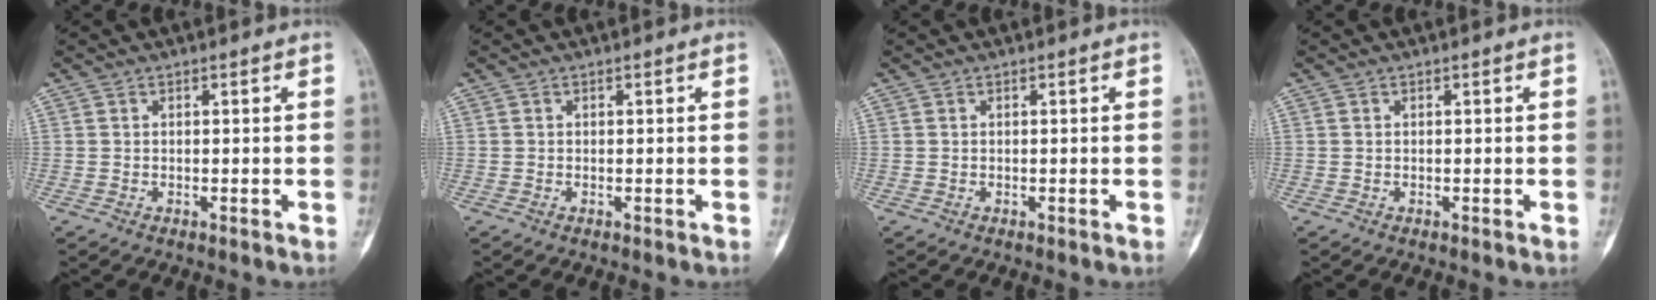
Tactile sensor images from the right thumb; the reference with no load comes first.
{"total": 0.0}
{"total": 0.0}
{"total": 0.0}